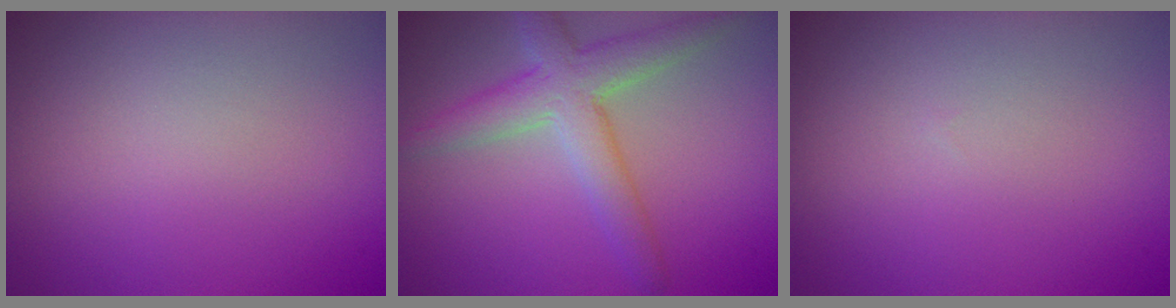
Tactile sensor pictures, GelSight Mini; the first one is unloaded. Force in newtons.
{"total": 4.9, "press": 4.9, "slide": 0.3}
{"total": 0.0}